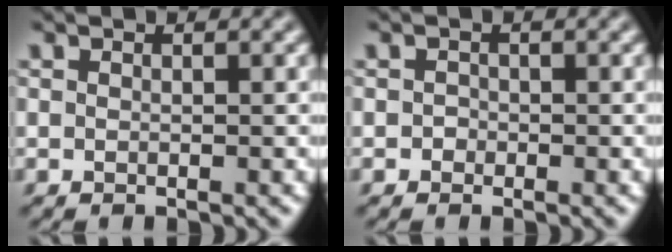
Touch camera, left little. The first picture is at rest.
{"total": 0.7, "force": [-0.3, 0.6, 0.1], "torque": [0.004, 0.000, -0.010]}